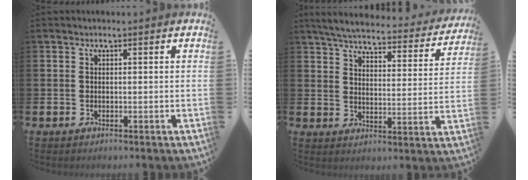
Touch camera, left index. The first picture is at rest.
{"total": 5.4, "force": [5.0, 0.9, 1.9], "torque": [-0.053, -0.036, 0.080]}